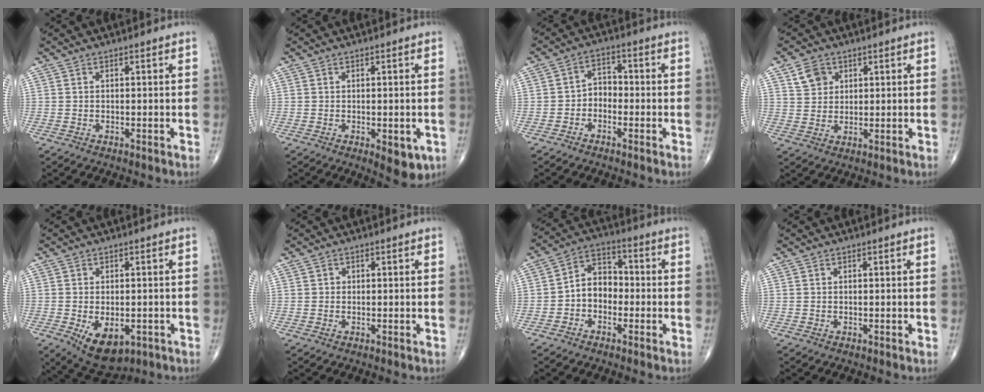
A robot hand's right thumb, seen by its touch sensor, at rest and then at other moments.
{"total": 5.1, "force": [-1.6, 2.3, 4.3], "torque": [-0.038, -0.007, -0.013]}
{"total": 3.9, "force": [-1.5, 3.0, 2.1], "torque": [-0.010, 0.026, -0.038]}
{"total": 4.9, "force": [2.4, 3.9, 1.8], "torque": [-0.015, -0.010, 0.045]}
{"total": 9.3, "force": [-3.3, 5.4, 6.8], "torque": [-0.090, -0.002, -0.036]}
{"total": 0.6, "force": [0.0, 0.6, 0.1], "torque": [0.003, 0.002, -0.001]}
{"total": 7.4, "force": [-1.5, 5.7, 4.5], "torque": [-0.048, 0.035, -0.044]}
{"total": 0.0}